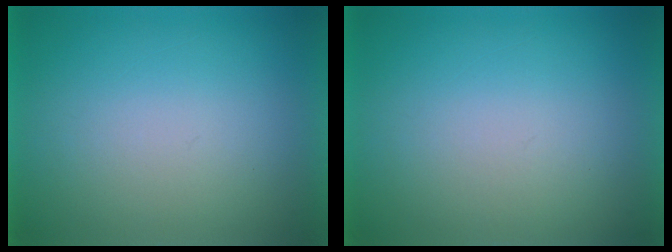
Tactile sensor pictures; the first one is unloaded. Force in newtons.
{"total": 1.1}